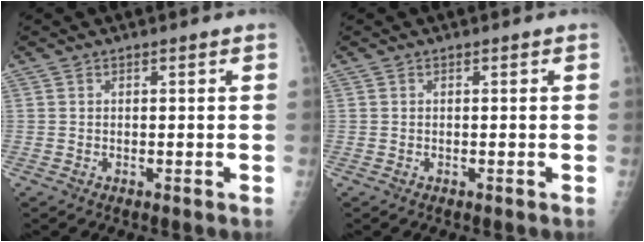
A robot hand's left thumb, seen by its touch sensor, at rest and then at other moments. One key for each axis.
{"total": 0.0}